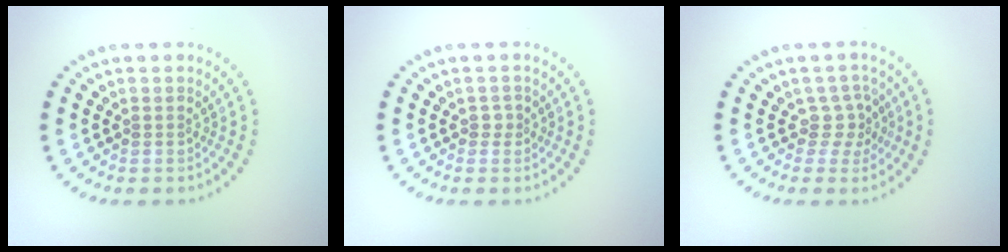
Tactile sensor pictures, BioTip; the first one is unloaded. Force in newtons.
{"total": 0.9, "press": 0.6, "slide": 0.6}
{"total": 2.1, "press": 1.5, "slide": 1.5}